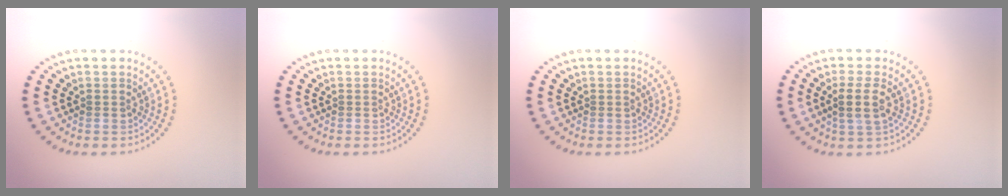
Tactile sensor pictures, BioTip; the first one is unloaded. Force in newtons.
{"total": 0.0}
{"total": 0.0}
{"total": 2.6, "press": 2.2, "slide": 1.3}